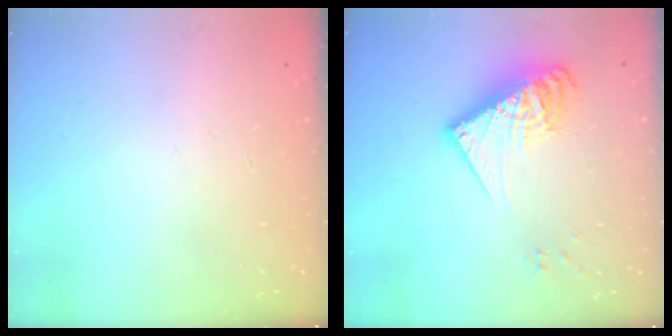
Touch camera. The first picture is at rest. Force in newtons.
{"total": 14.6, "press": 14.6, "slide": 1.3}